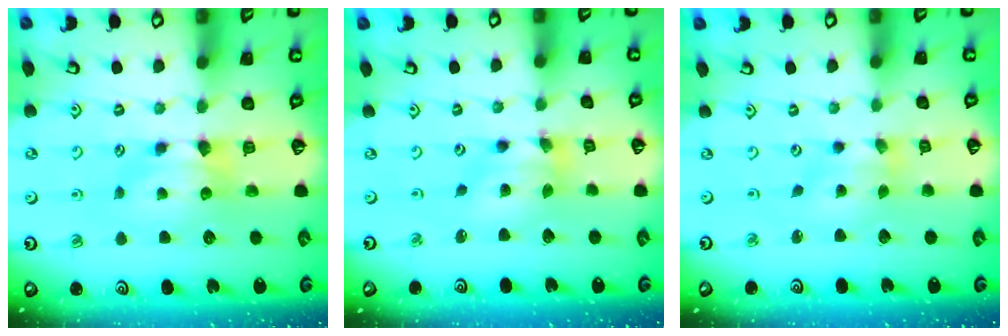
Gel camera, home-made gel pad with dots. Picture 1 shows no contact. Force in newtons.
{"total": 5.4, "press": 5.0, "slide": 2.0}
{"total": 2.4, "press": 1.9, "slide": 1.4}